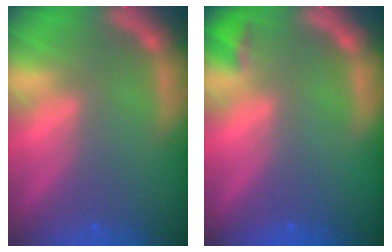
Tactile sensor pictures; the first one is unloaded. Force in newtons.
{"total": 1.4}